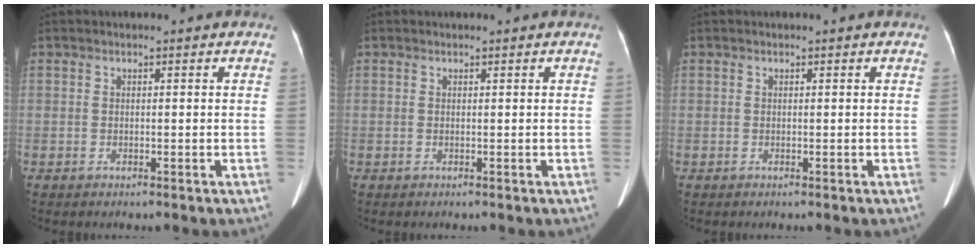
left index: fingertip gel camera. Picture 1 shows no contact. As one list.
[{"total": 0.0}, {"total": 0.0}]